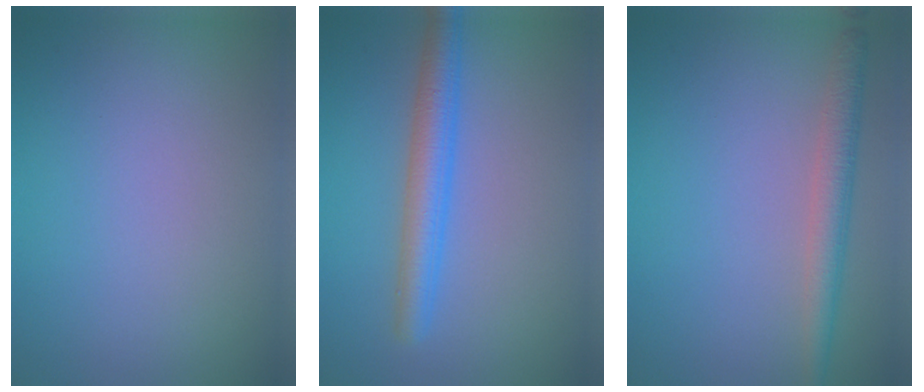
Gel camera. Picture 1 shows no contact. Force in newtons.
{"total": 3.7, "press": 3.7, "slide": 0.1}
{"total": 2.9, "press": 2.9, "slide": 0.1}